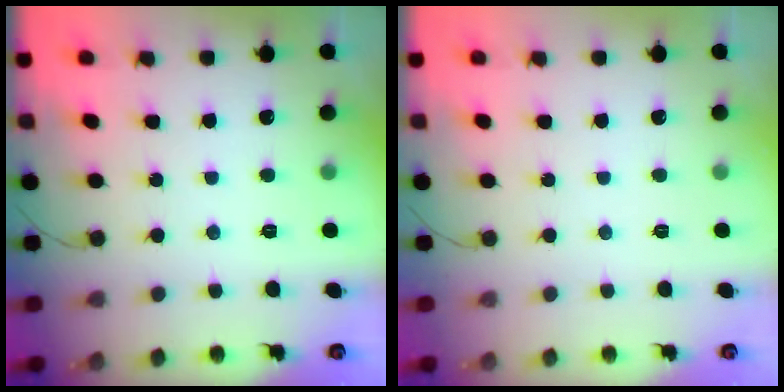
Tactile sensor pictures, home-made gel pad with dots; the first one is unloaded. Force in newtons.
{"total": 0.0}